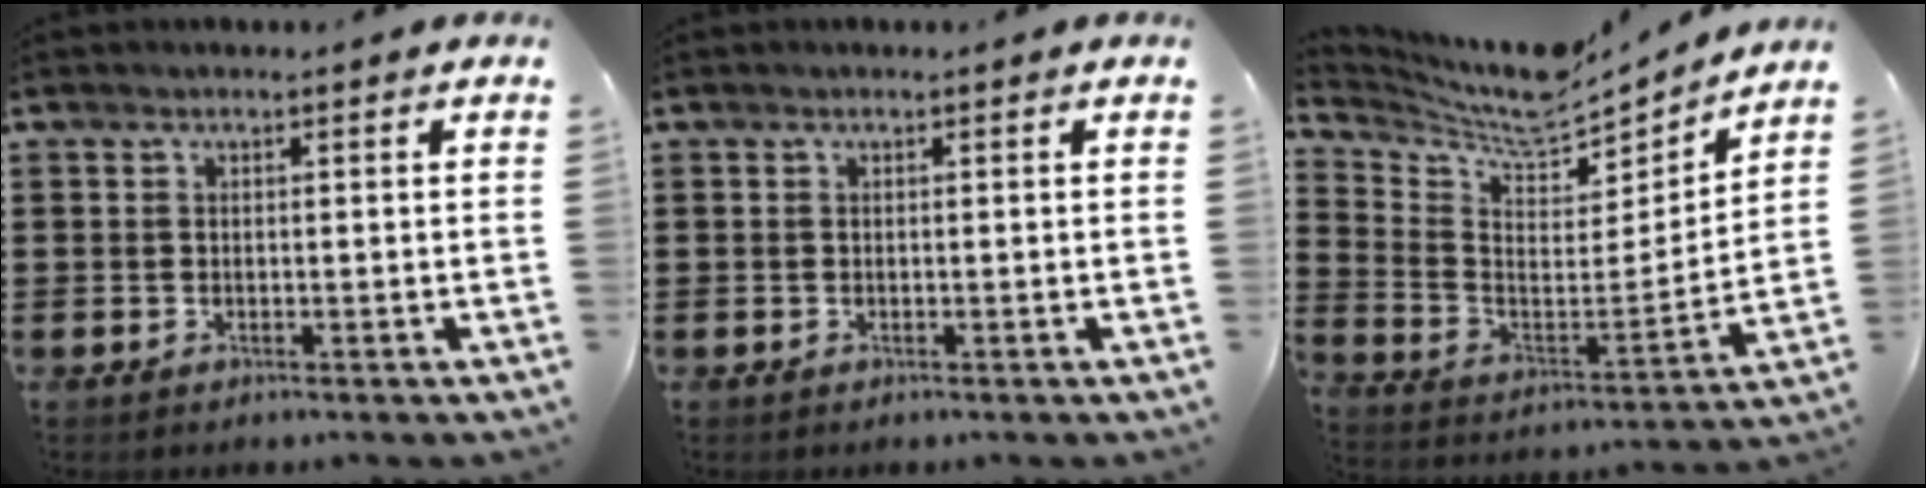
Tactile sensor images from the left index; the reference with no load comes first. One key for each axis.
{"total": 0.0}
{"total": 8.4, "fx": 7.6, "fy": 2.2, "fz": 2.7, "tx": -0.085, "ty": -0.058, "tz": 0.131}